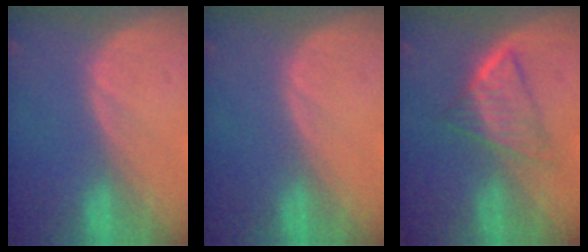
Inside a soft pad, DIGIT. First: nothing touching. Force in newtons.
{"total": 0.0}
{"total": 5.5, "press": 5.4, "slide": 1.4}